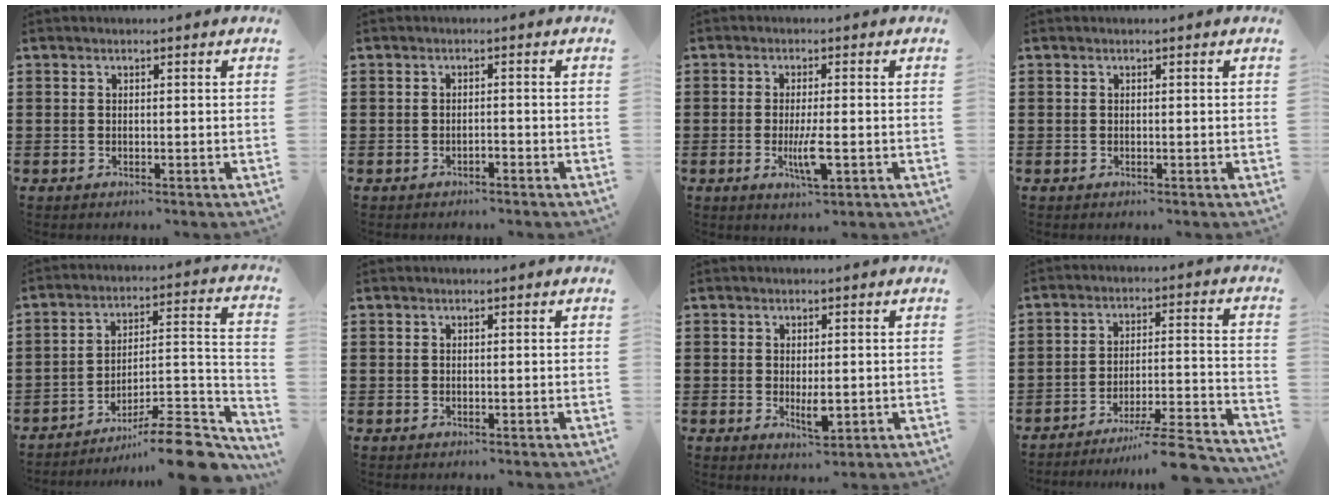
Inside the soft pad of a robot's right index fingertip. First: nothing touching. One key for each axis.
{"total": 1.2, "fx": -1.1, "fy": 0.0, "fz": 0.4, "tx": -0.012, "ty": -0.004, "tz": -0.022}
{"total": 5.2, "fx": -1.5, "fy": 0.9, "fz": 4.9, "tx": -0.110, "ty": -0.018, "tz": -0.031}
{"total": 0.0}
{"total": 10.9, "fx": -9.0, "fy": 1.6, "fz": 5.9, "tx": -0.073, "ty": 0.018, "tz": -0.172}
{"total": 0.0}
{"total": 3.2, "fx": -0.3, "fy": 1.2, "fz": 3.0, "tx": -0.045, "ty": -0.003, "tz": -0.006}
{"total": 8.1, "fx": -7.4, "fy": 0.2, "fz": 3.4, "tx": -0.046, "ty": 0.005, "tz": -0.141}